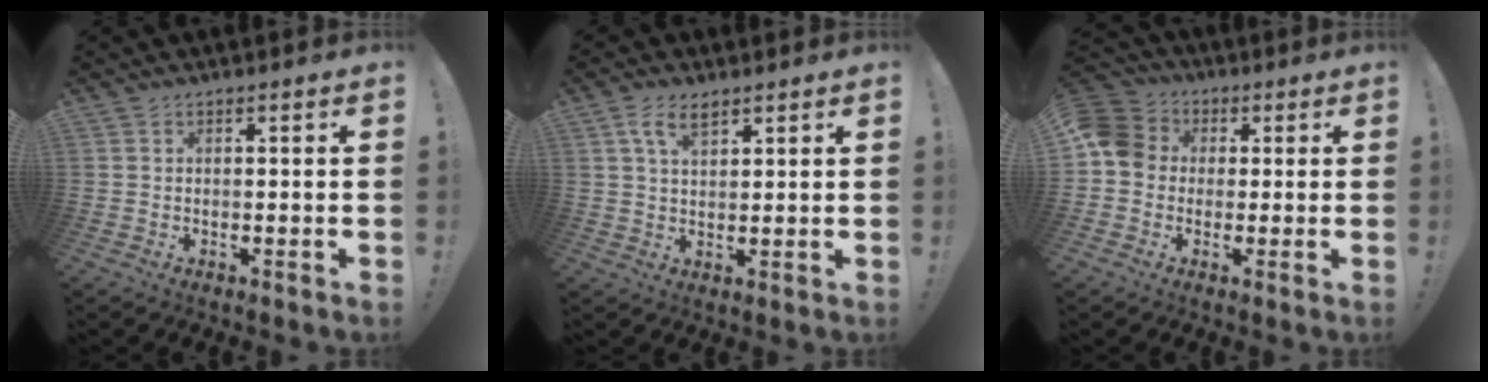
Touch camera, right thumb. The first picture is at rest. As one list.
[{"total": 6.0, "force": [3.3, 3.0, 4.0], "torque": [-0.077, -0.002, 0.062]}, {"total": 9.0, "force": [0.4, 7.9, 4.1], "torque": [-0.068, 0.016, 0.011]}]